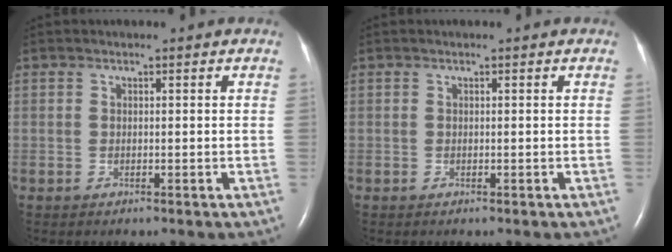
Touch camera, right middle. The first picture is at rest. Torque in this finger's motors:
{"motor_torque": [0.05, -0.05, 0.00, 0.00]}